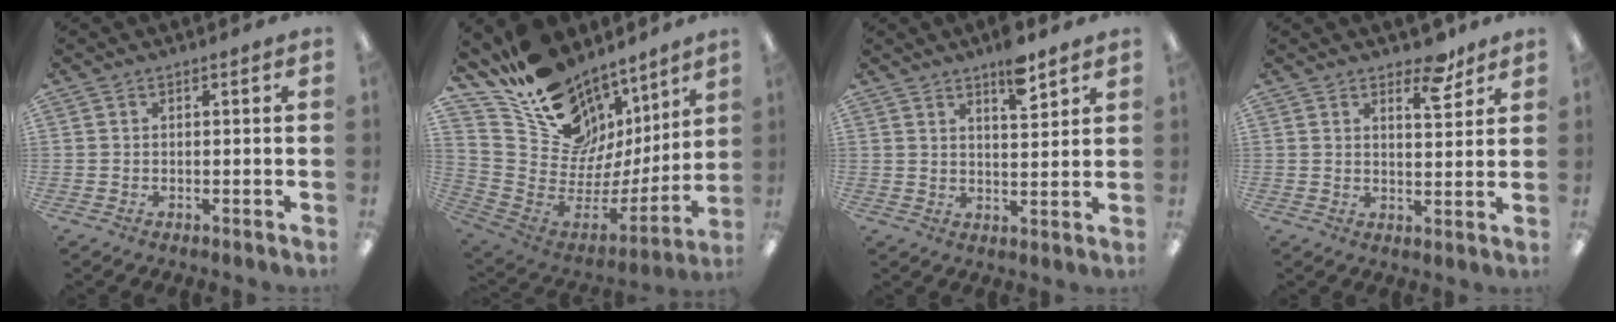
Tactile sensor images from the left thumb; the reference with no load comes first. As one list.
[{"total": 17.1, "force": [11.5, 11.1, 6.3], "torque": [-0.110, -0.107, 0.224]}, {"total": 7.3, "force": [5.5, 2.2, 4.3], "torque": [-0.057, -0.033, 0.091]}, {"total": 7.3, "force": [5.5, 2.8, 3.9], "torque": [-0.034, -0.035, 0.089]}]